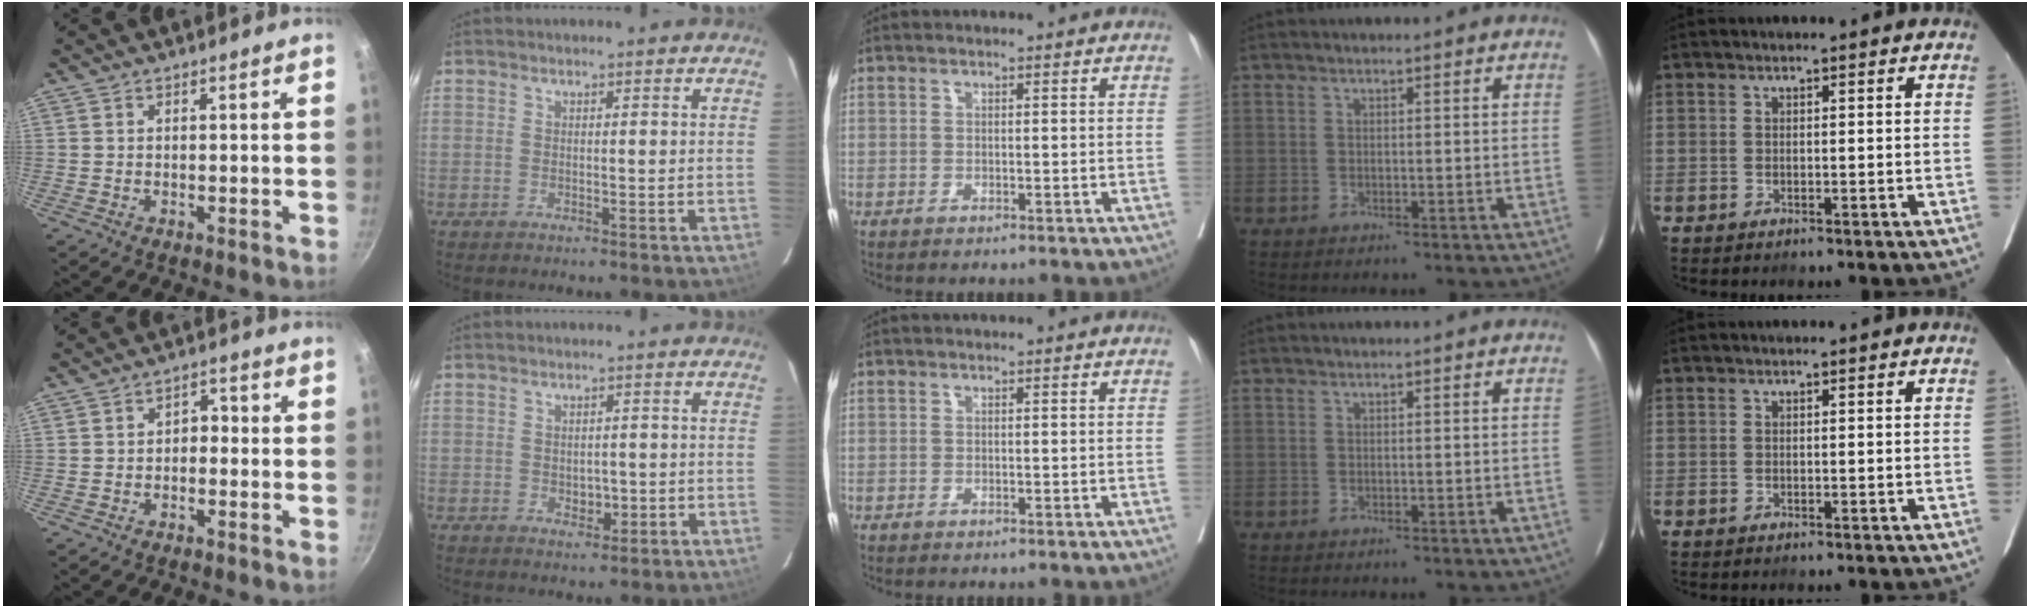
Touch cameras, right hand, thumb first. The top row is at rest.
{"thumb": {"total": 2.9, "force": [-0.6, 2.0, 1.9], "torque": [-0.009, 0.017, -0.019]}, "index": {"total": 2.5, "force": [-0.6, 1.7, 1.7], "torque": [-0.021, 0.003, -0.002]}}